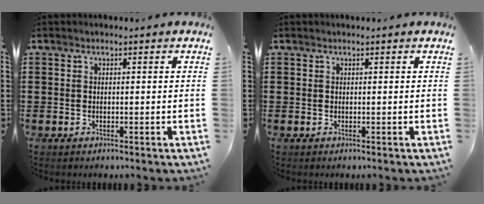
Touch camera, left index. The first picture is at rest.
{"total": 0.0}